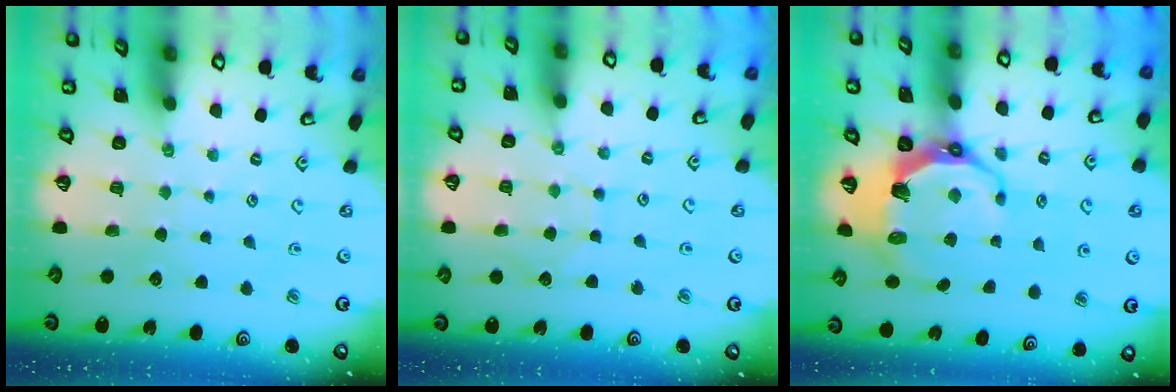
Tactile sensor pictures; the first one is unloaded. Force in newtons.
{"total": 5.0, "press": 5.0, "slide": 0.5}
{"total": 8.9, "press": 7.4, "slide": 4.8}